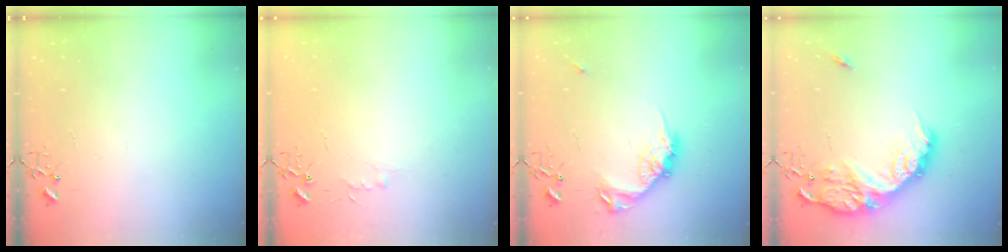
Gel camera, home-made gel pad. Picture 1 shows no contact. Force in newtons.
{"total": 4.4, "press": 4.4, "slide": 0.5}
{"total": 14.1, "press": 14.1, "slide": 0.3}
{"total": 20.4, "press": 20.4, "slide": 0.8}